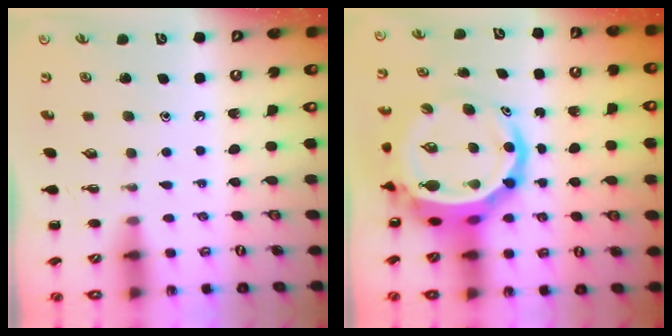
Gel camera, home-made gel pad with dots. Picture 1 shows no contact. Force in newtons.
{"total": 10.2, "press": 9.7, "slide": 2.9}